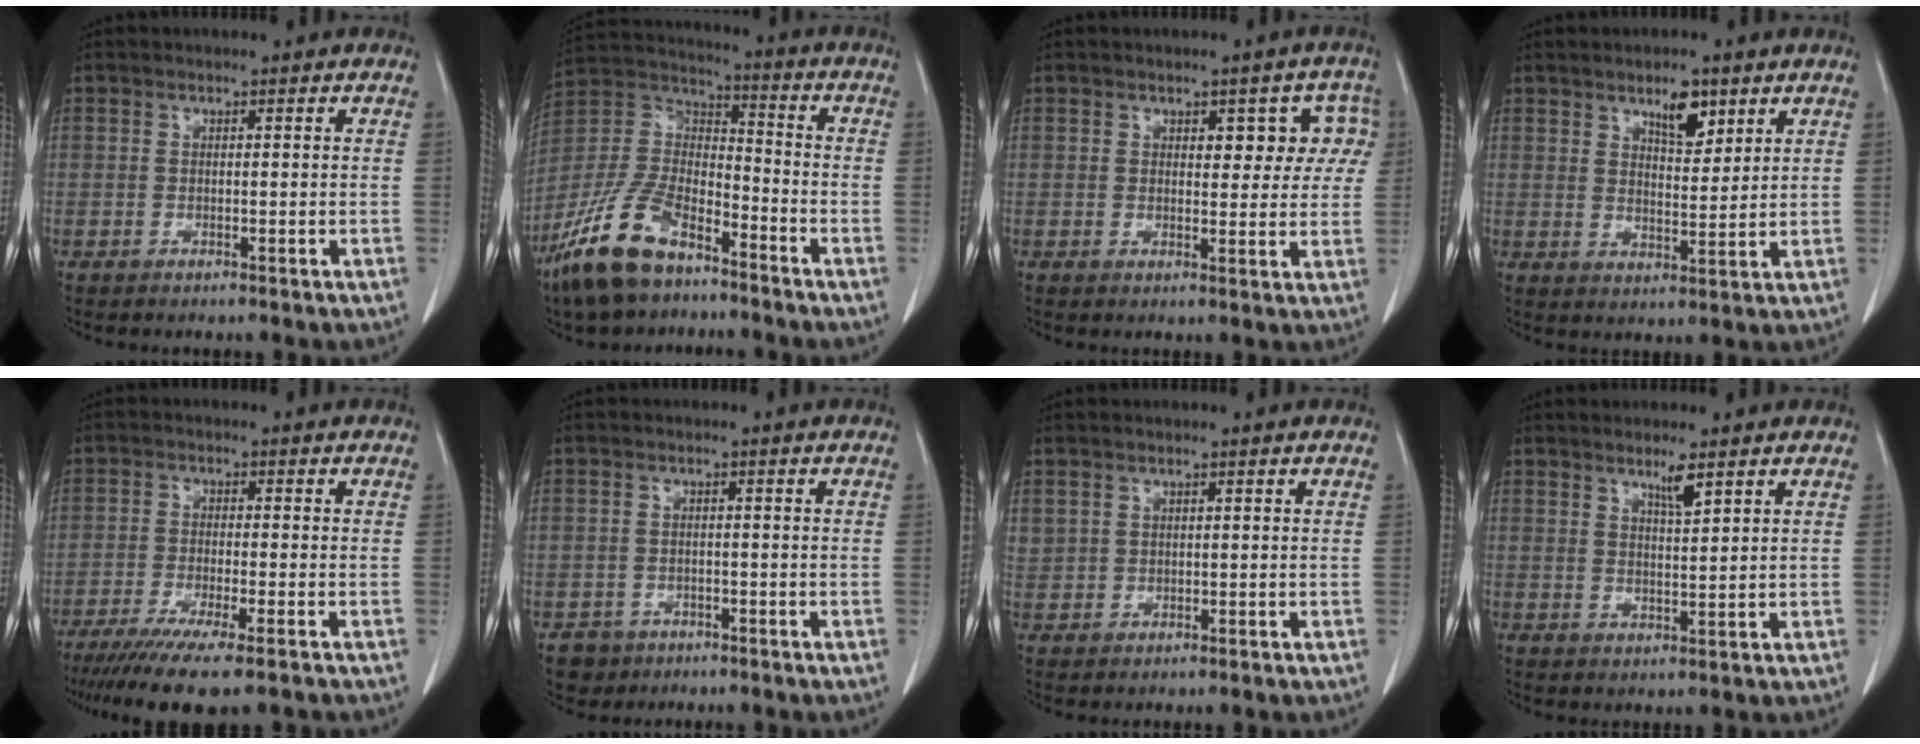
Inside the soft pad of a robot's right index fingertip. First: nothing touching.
{"total": 15.5, "force": [-10.7, 6.1, 9.5], "torque": [-0.205, 0.003, -0.204]}
{"total": 5.7, "force": [2.0, 3.2, 4.3], "torque": [-0.026, 0.017, 0.021]}
{"total": 5.4, "force": [3.4, 1.9, 3.7], "torque": [-0.060, -0.003, 0.058]}
{"total": 11.8, "force": [-9.0, 0.7, 7.5], "torque": [-0.111, -0.027, -0.139]}
{"total": 3.2, "force": [-1.8, 2.7, -0.3], "torque": [0.006, 0.011, -0.025]}
{"total": 2.0, "force": [1.0, 1.7, 0.4], "torque": [-0.004, 0.011, 0.022]}
{"total": 2.9, "force": [2.0, 0.0, 2.1], "torque": [-0.040, -0.006, 0.038]}